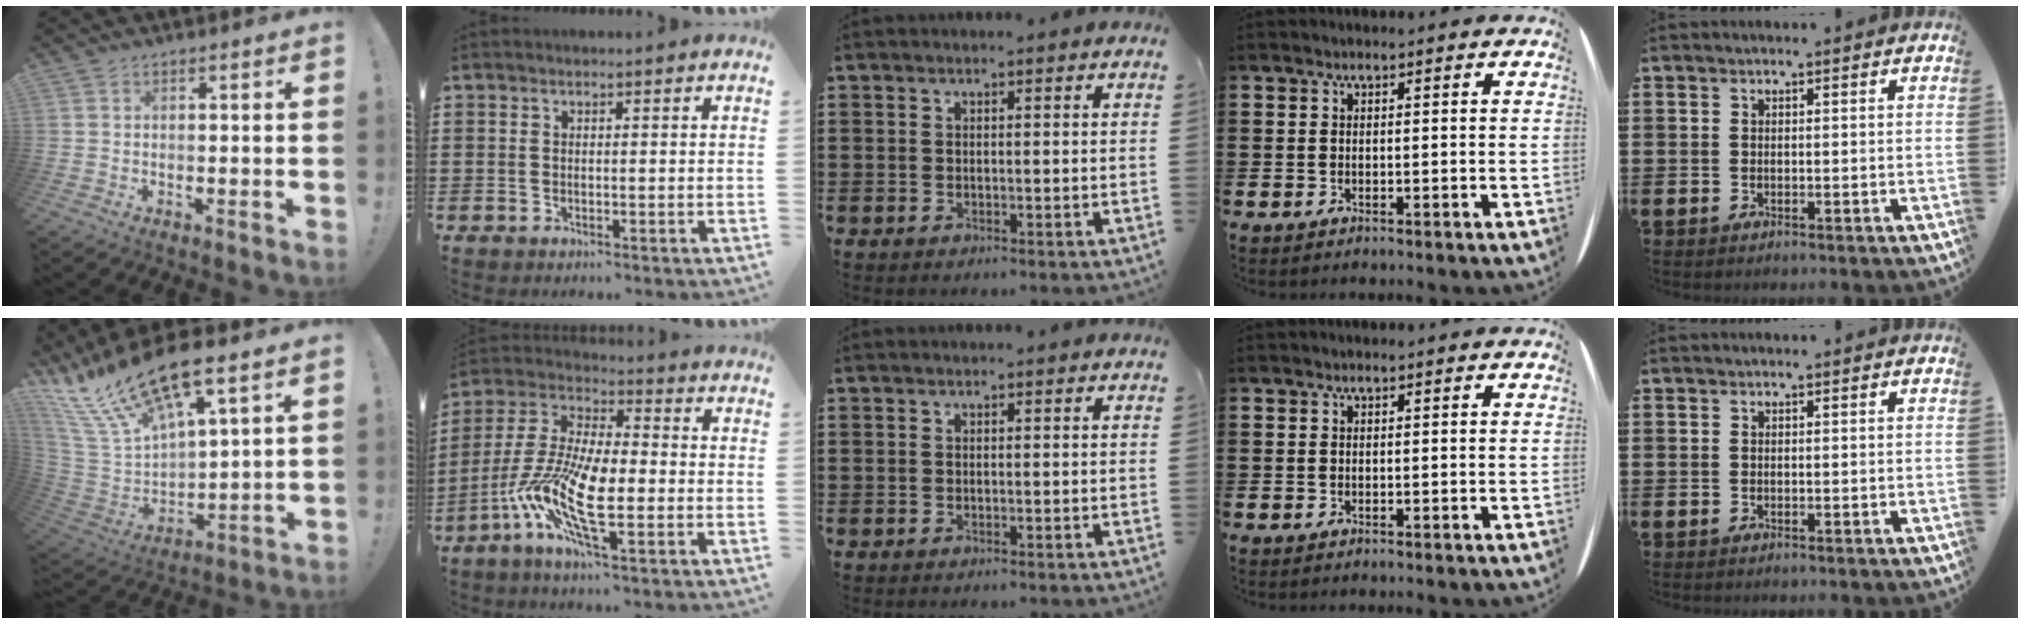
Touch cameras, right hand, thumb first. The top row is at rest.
{"thumb": {"total": 21.0, "force": [14.6, 7.6, 13.1], "torque": [-0.254, -0.099, 0.259]}, "index": {"total": 12.3, "force": [-3.8, 3.9, 11.0], "torque": [-0.268, -0.021, -0.082]}}